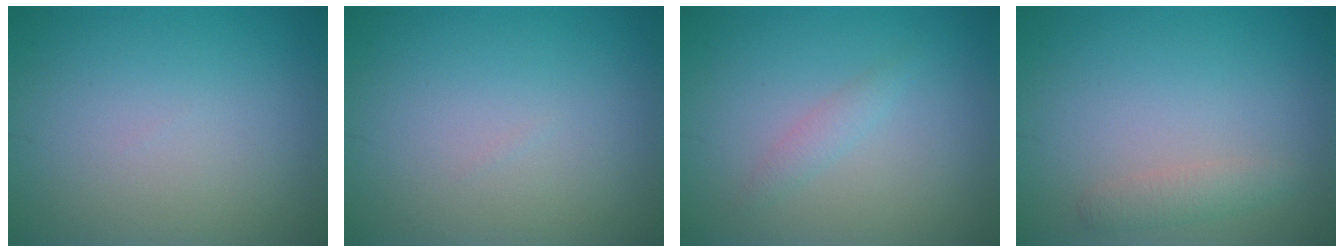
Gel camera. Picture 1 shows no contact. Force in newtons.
{"total": 0.0}
{"total": 1.2, "press": 1.2, "slide": 0.1}
{"total": 1.5, "press": 1.5, "slide": 0.0}